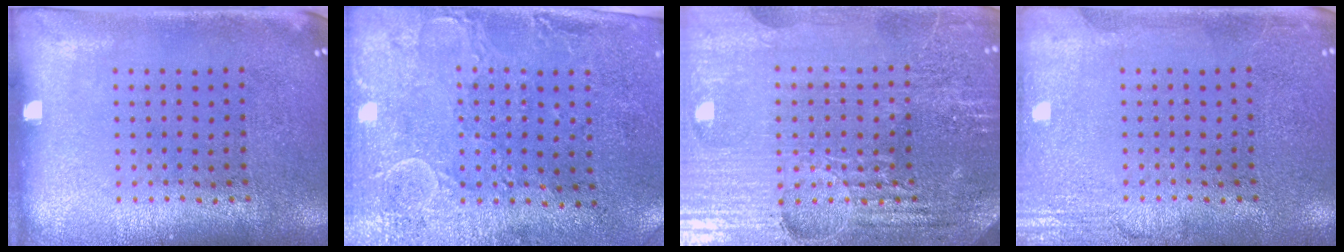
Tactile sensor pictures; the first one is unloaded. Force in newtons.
{"total": 3.0, "press": 2.3, "slide": 1.9}
{"total": 5.3, "press": 4.8, "slide": 2.1}
{"total": 2.6, "press": 2.6, "slide": 0.3}